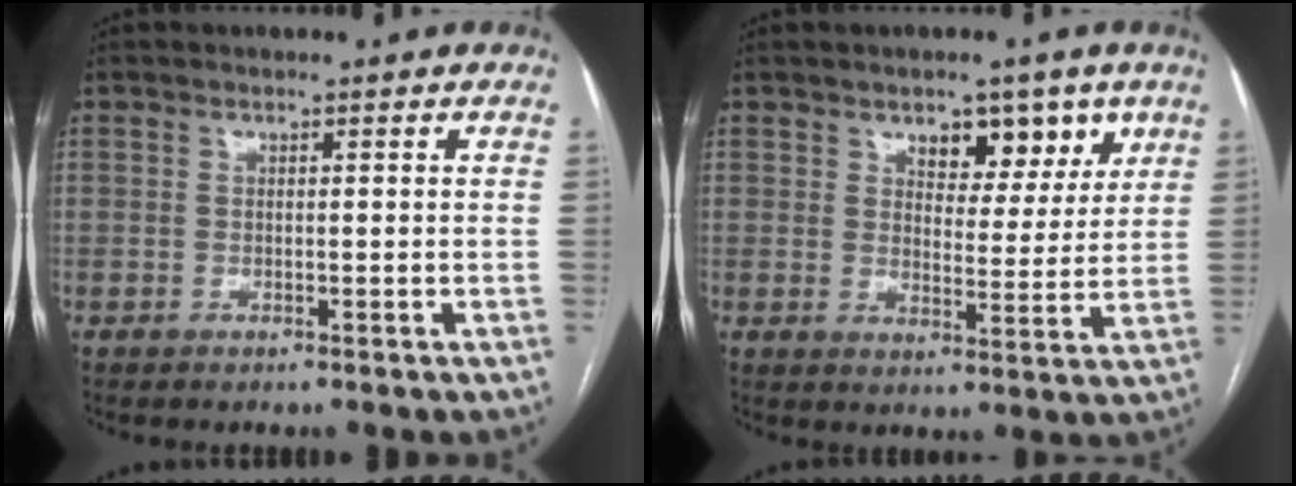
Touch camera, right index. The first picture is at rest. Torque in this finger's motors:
{"motor_torque": [0.36, 0.37, 0.08, 0.03]}